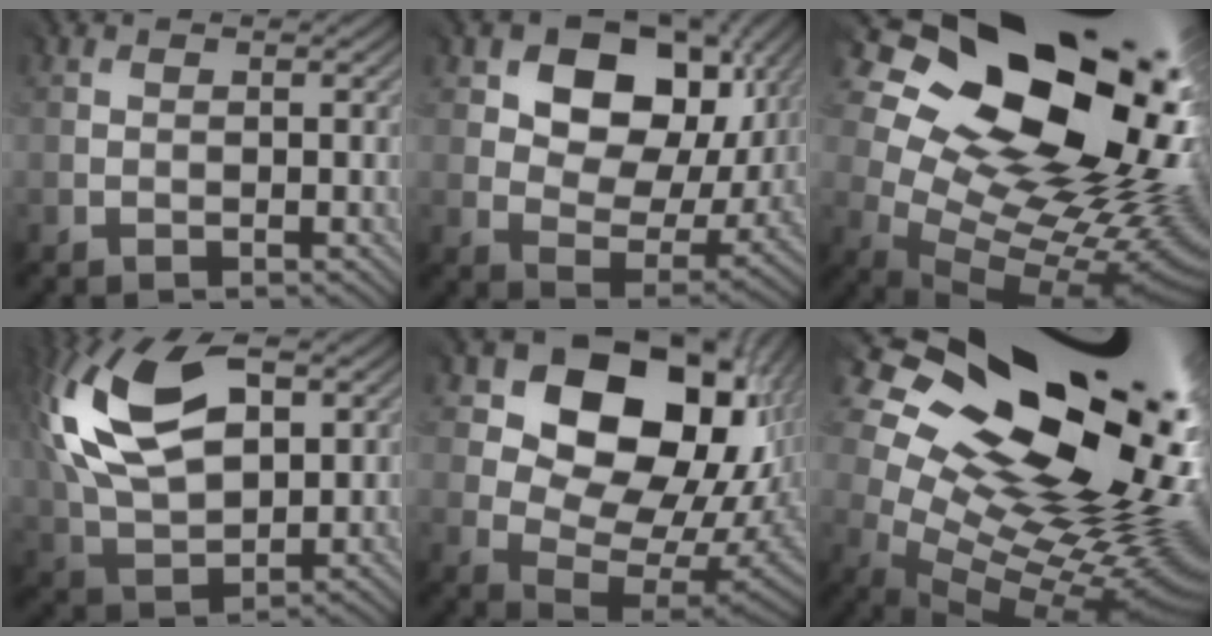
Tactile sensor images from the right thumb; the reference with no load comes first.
{"total": 13.8, "force": [5.4, 9.2, 8.8], "torque": [-0.141, -0.003, 0.100]}
{"total": 20.9, "force": [7.8, 13.5, 13.9], "torque": [-0.249, 0.024, 0.157]}
{"total": 15.6, "force": [5.0, 9.1, 11.6], "torque": [-0.276, 0.019, 0.098]}
{"total": 17.2, "force": [6.2, 11.5, 11.2], "torque": [-0.184, -0.001, 0.125]}
{"total": 20.5, "force": [6.1, 11.9, 15.6], "torque": [-0.267, 0.005, 0.119]}